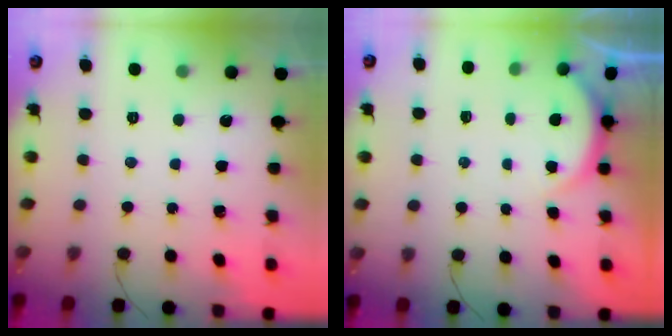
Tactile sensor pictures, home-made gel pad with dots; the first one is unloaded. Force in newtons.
{"total": 2.9, "press": 2.2, "slide": 1.8}